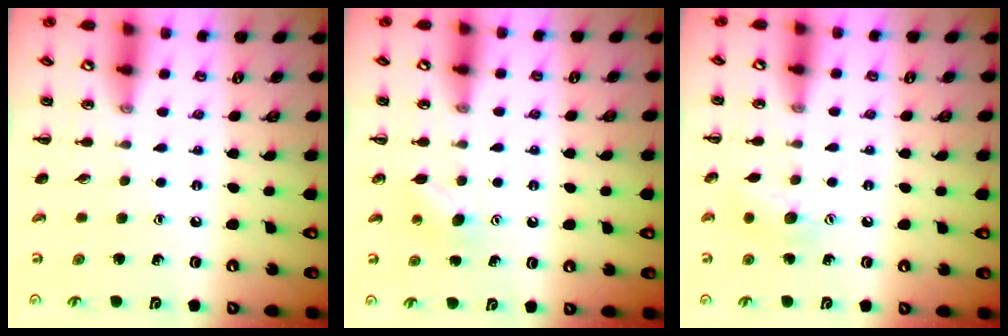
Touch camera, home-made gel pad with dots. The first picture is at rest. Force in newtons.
{"total": 3.7, "press": 3.6, "slide": 0.7}
{"total": 7.7, "press": 7.6, "slide": 1.3}